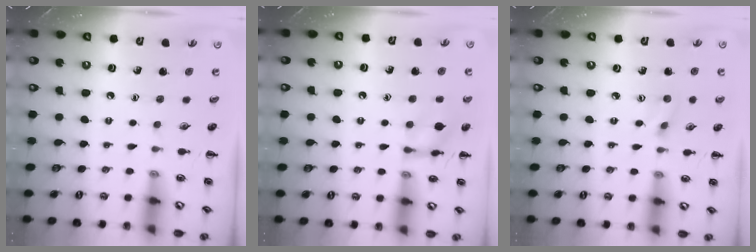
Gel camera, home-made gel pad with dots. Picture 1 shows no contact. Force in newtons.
{"total": 8.7, "press": 8.7, "slide": 0.5}
{"total": 2.5, "press": 2.4, "slide": 0.9}